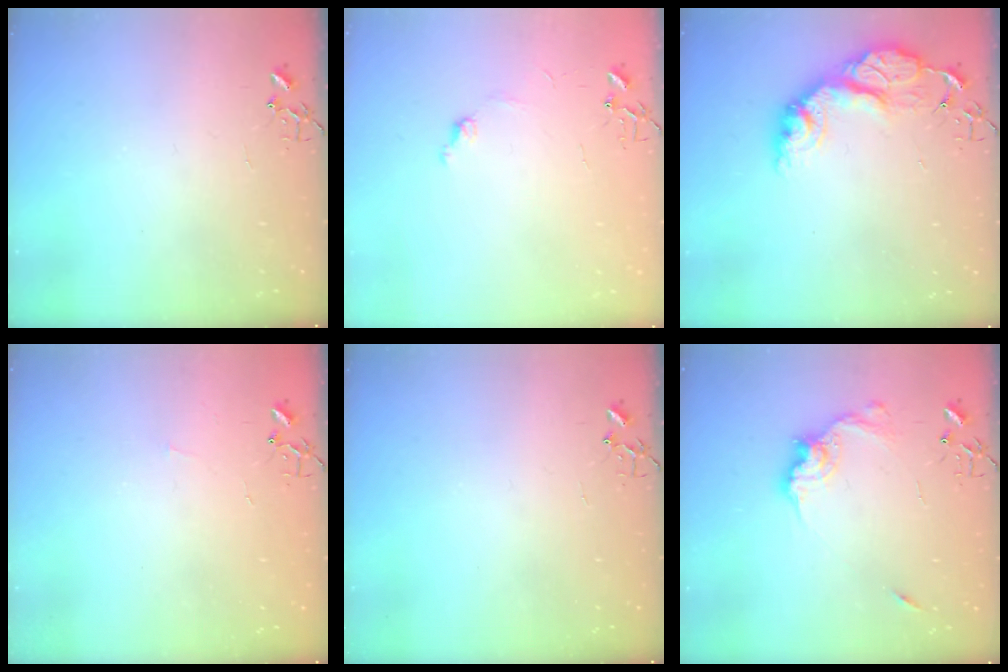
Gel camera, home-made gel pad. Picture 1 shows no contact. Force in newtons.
{"total": 5.2, "press": 5.1, "slide": 0.7}
{"total": 16.3, "press": 16.3, "slide": 1.2}
{"total": 2.3, "press": 2.3, "slide": 0.4}
{"total": 0.0}
{"total": 13.1, "press": 13.1, "slide": 1.0}